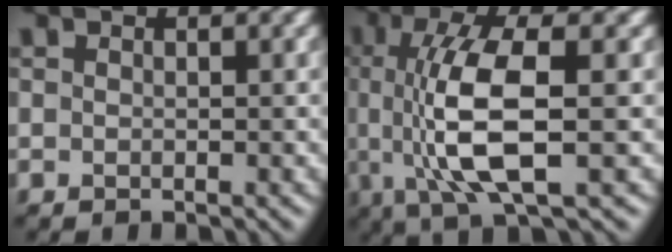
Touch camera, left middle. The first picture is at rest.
{"total": 8.4, "force": [0.0, 2.6, 8.0], "torque": [-0.161, -0.005, 0.004]}